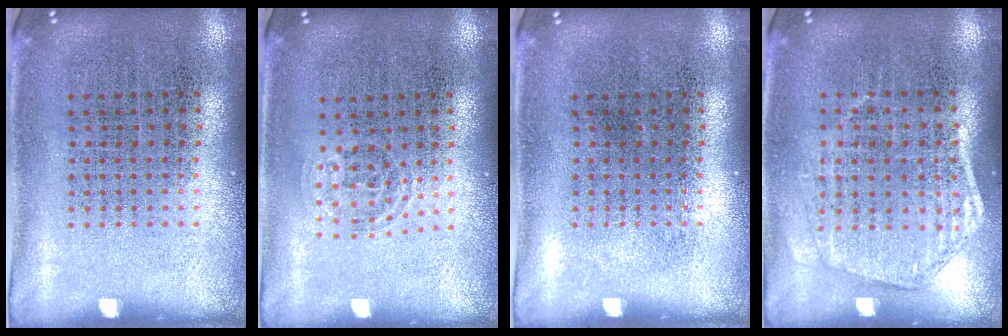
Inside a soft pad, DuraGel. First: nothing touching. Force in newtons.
{"total": 0.9, "press": 0.5, "slide": 0.7}
{"total": 0.0}
{"total": 1.5, "press": 1.4, "slide": 0.5}